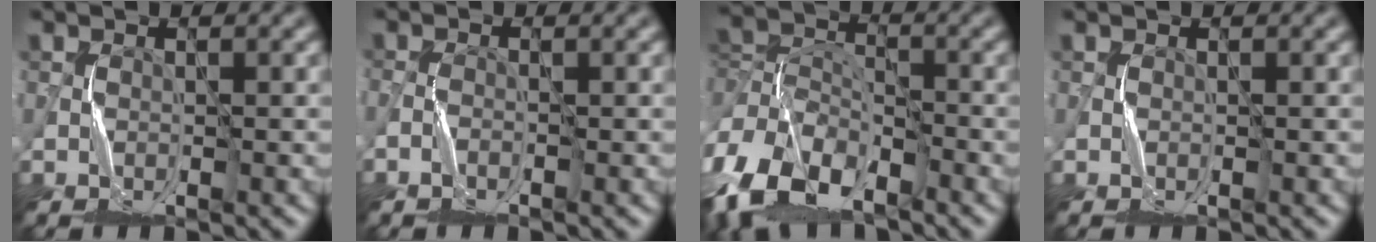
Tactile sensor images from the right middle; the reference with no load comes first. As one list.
[{"total": 1.3, "force": [-0.8, 0.5, 1.0], "torque": [-0.023, 0.003, -0.018]}, {"total": 10.1, "force": [-5.5, 5.9, 6.1], "torque": [-0.127, -0.002, -0.124]}, {"total": 0.0}]